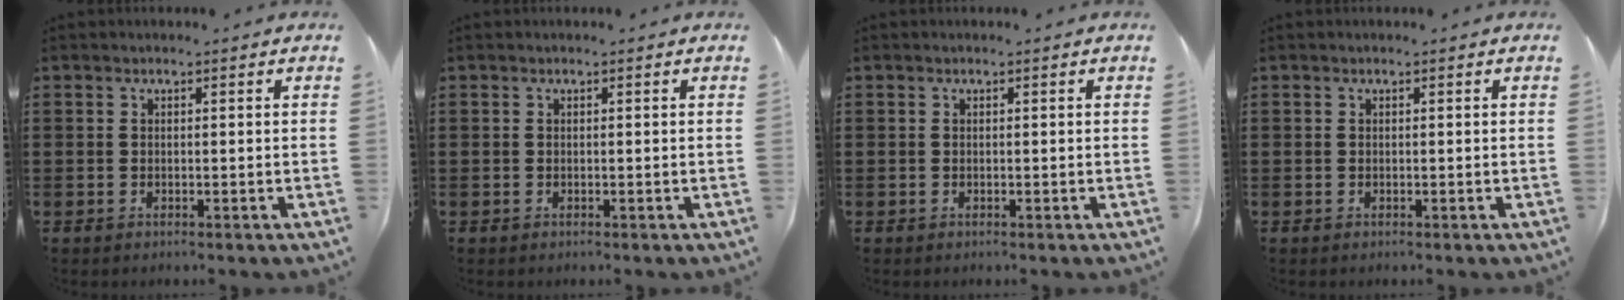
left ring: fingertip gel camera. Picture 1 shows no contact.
{"total": 0.0}
{"total": 0.0}
{"total": 0.0}